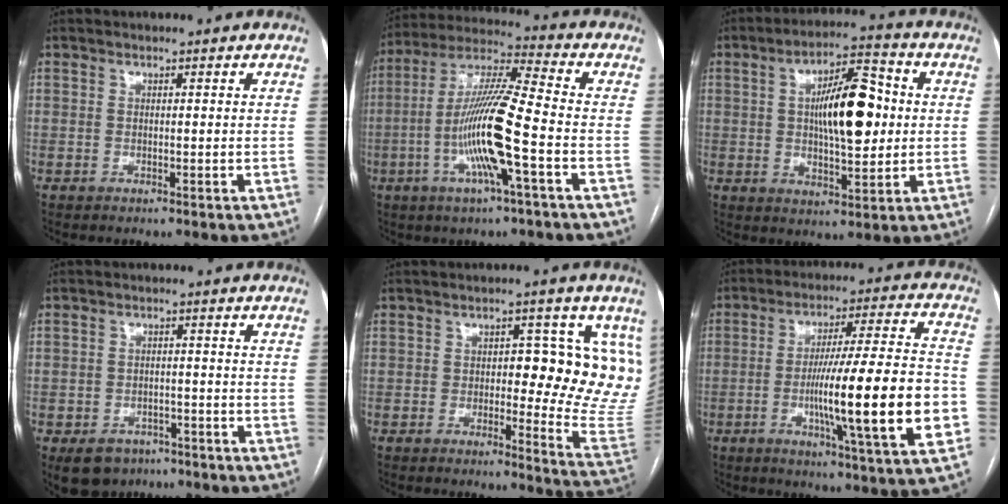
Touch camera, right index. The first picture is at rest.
{"total": 14.8, "force": [-3.9, 0.5, 14.2], "torque": [-0.281, -0.001, -0.080]}
{"total": 12.7, "force": [1.3, 4.0, 12.0], "torque": [-0.200, 0.020, 0.023]}
{"total": 6.3, "force": [-3.9, 4.6, 1.6], "torque": [-0.024, 0.008, -0.051]}
{"total": 13.2, "force": [2.9, 5.0, 11.8], "torque": [-0.126, -0.001, 0.029]}
{"total": 19.8, "force": [-4.2, 0.5, 19.4], "torque": [-0.281, -0.001, -0.062]}